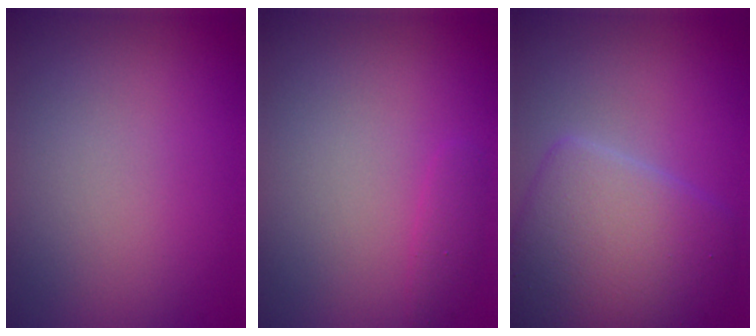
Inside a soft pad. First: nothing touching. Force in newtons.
{"total": 1.1, "press": 1.1, "slide": 0.1}
{"total": 7.1, "press": 7.1, "slide": 0.2}